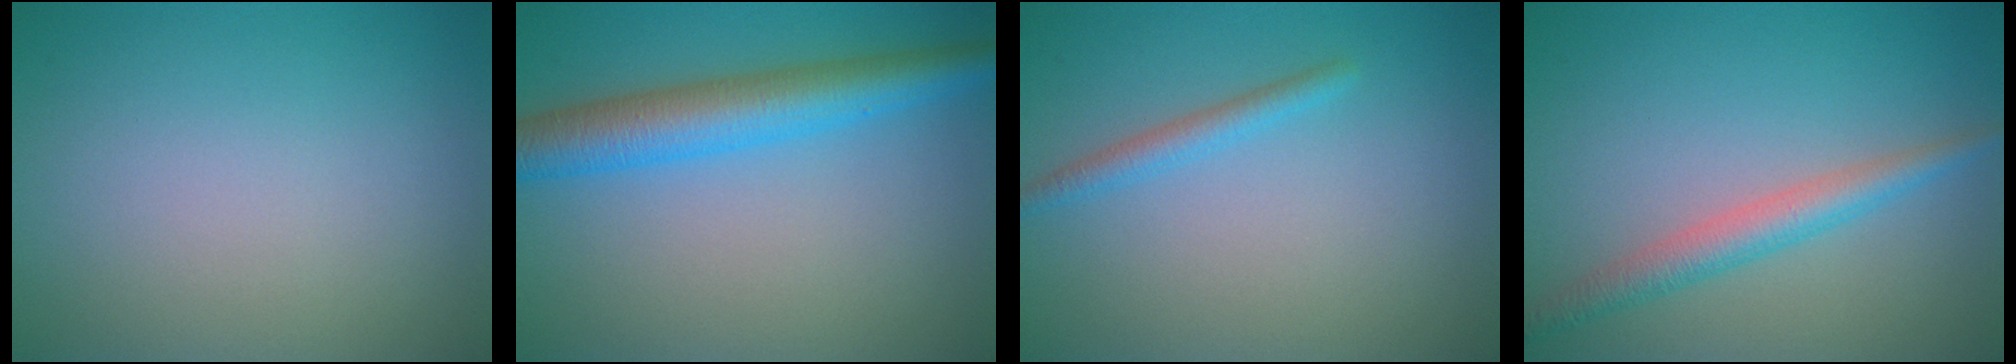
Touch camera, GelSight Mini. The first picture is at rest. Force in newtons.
{"total": 5.9, "press": 5.9, "slide": 0.1}
{"total": 1.6, "press": 1.6, "slide": 0.1}
{"total": 2.9, "press": 2.9, "slide": 0.1}